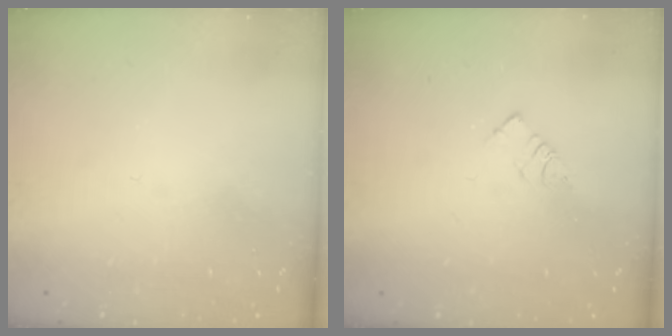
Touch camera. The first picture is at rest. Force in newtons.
{"total": 3.7, "press": 3.7, "slide": 0.2}